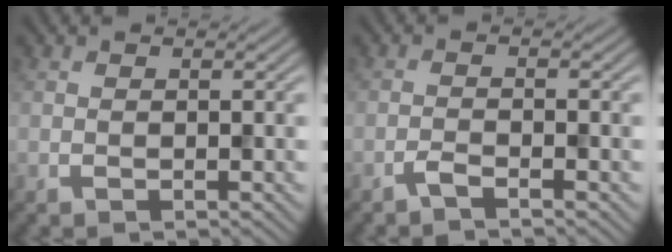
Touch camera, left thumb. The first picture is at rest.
{"total": 1.7, "force": [-1.6, 0.2, 0.6], "torque": [-0.007, 0.004, -0.037]}